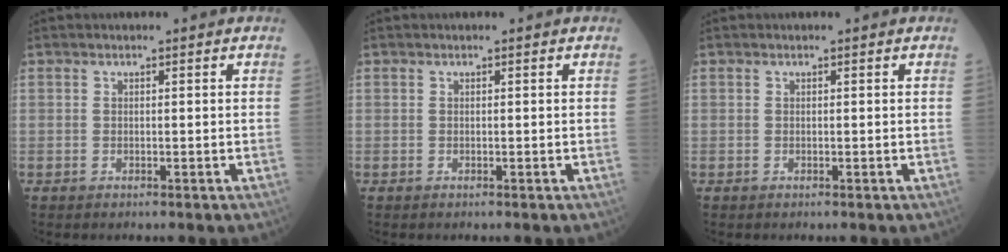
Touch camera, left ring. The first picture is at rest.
{"total": 0.0}
{"total": 0.0}